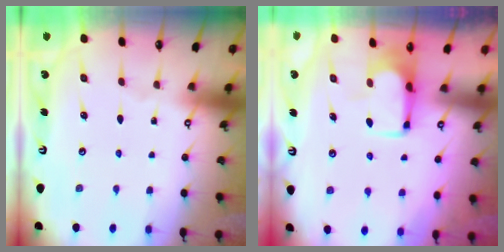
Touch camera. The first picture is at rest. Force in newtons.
{"total": 3.5, "press": 3.5, "slide": 0.2}